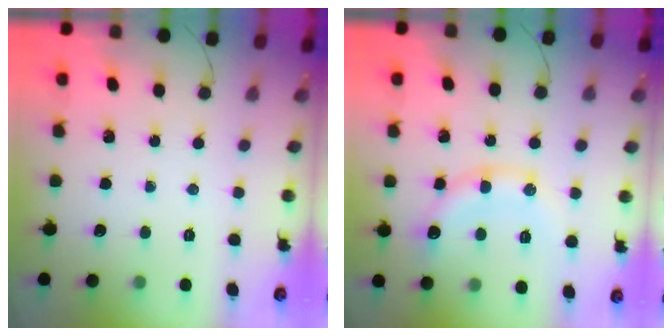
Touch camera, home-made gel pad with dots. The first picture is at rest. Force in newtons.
{"total": 11.1, "press": 11.0, "slide": 1.4}